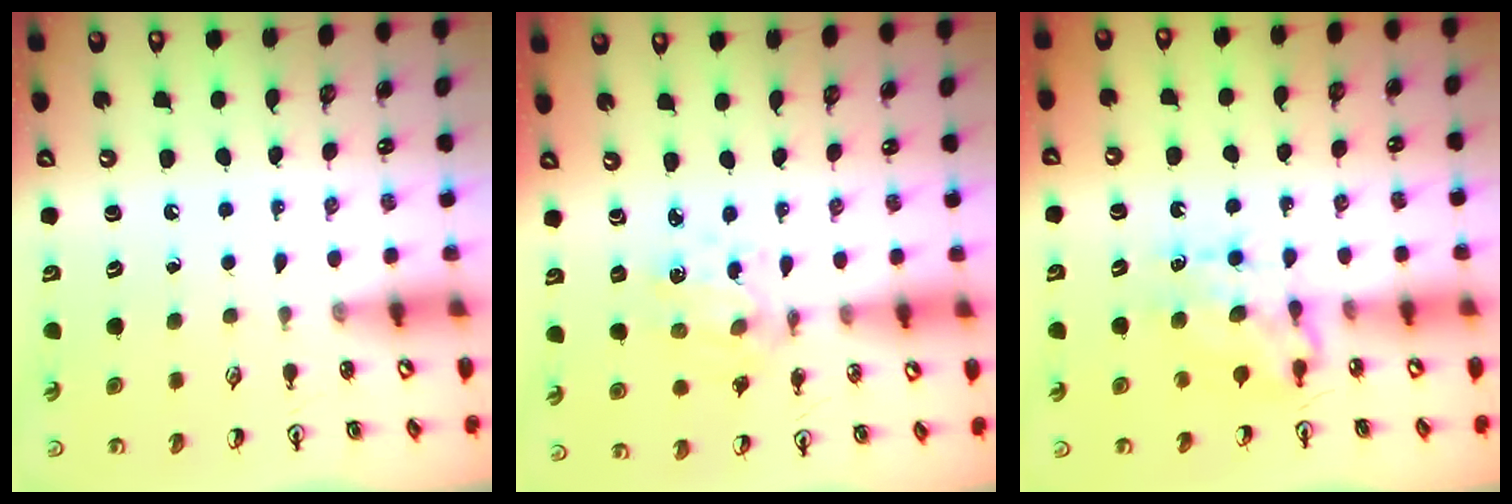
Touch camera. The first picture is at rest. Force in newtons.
{"total": 2.5, "press": 2.5, "slide": 0.6}
{"total": 7.1, "press": 7.1, "slide": 0.6}